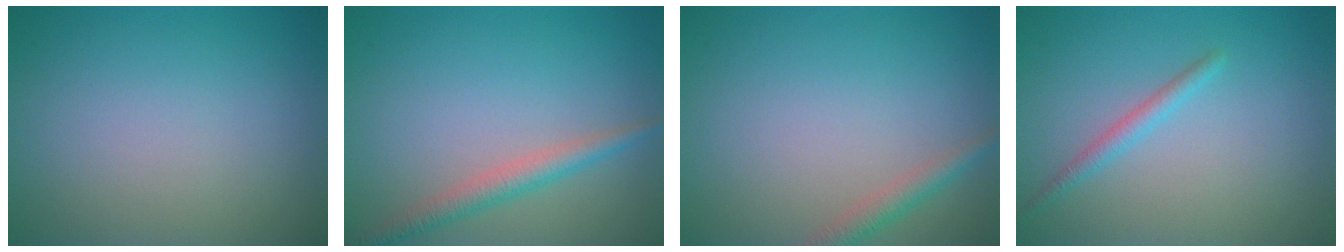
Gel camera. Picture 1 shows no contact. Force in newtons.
{"total": 2.5, "press": 2.5, "slide": 0.1}
{"total": 1.8, "press": 1.8, "slide": 0.1}
{"total": 1.5, "press": 1.5, "slide": 0.0}